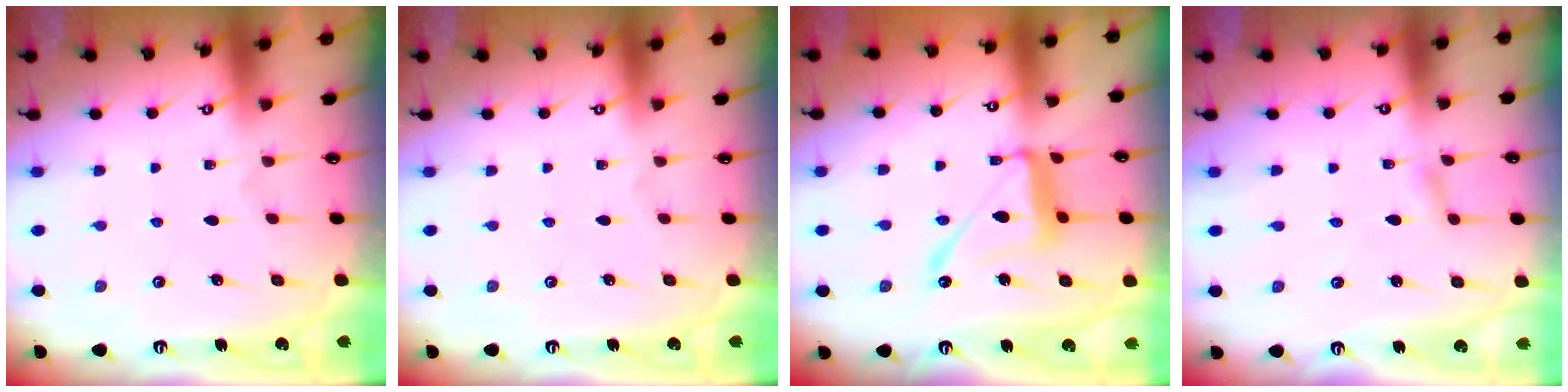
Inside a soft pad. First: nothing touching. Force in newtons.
{"total": 0.0}
{"total": 14.6, "press": 14.6, "slide": 1.2}
{"total": 1.5, "press": 1.5, "slide": 0.2}